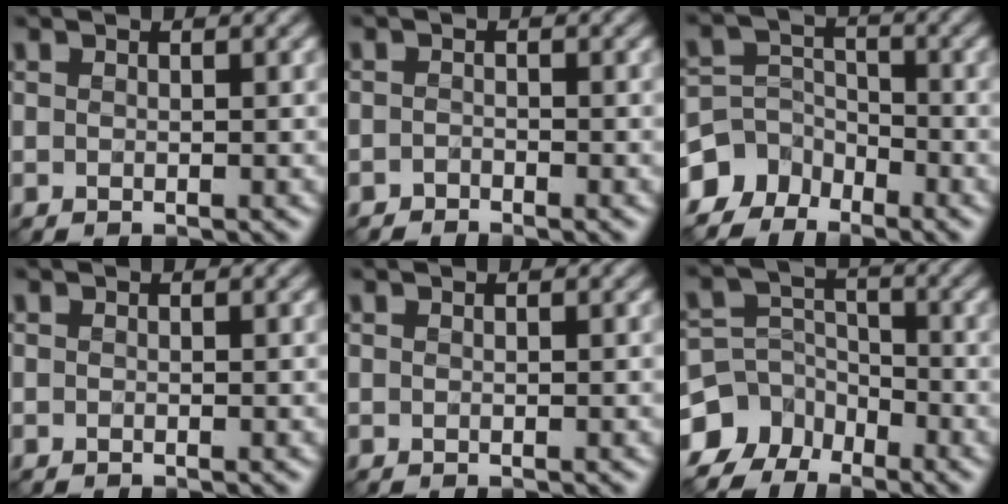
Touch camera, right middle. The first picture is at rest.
{"total": 0.9, "force": [-0.9, 0.1, -0.1], "torque": [0.005, 0.000, -0.019]}
{"total": 5.0, "force": [-3.9, 3.1, 0.5], "torque": [0.013, 0.006, -0.081]}
{"total": 0.0}
{"total": 0.0}
{"total": 7.9, "force": [-5.4, 5.6, 1.3], "torque": [-0.012, -0.010, -0.113]}